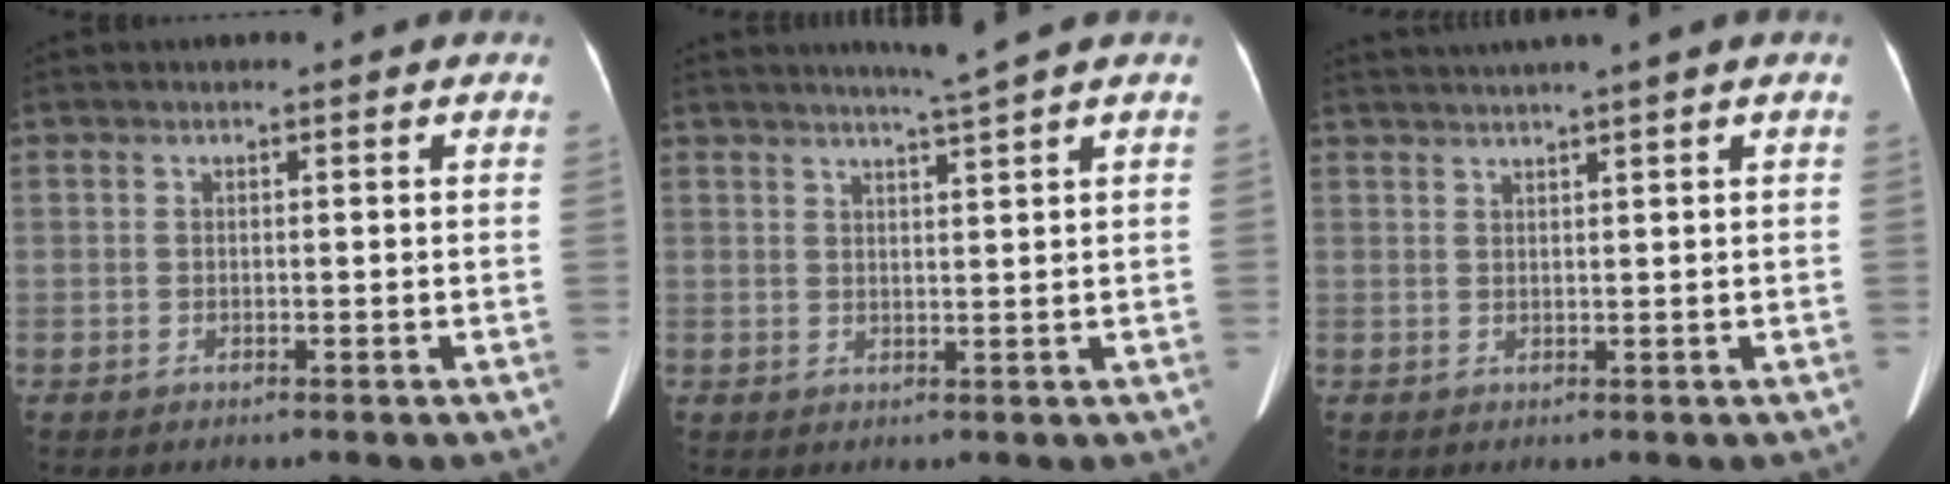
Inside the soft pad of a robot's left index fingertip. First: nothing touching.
{"total": 3.4, "force": [2.7, -1.5, 1.4], "torque": [-0.022, -0.011, 0.051]}
{"total": 4.3, "force": [3.3, -1.4, 2.4], "torque": [-0.035, 0.019, 0.060]}